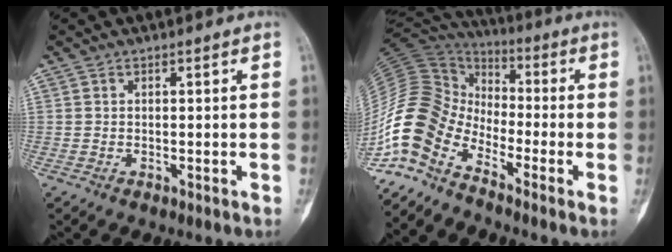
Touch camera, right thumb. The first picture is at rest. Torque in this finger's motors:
{"motor_torque": [0.56, 0.49, 1.46, -1.31, 0.38]}